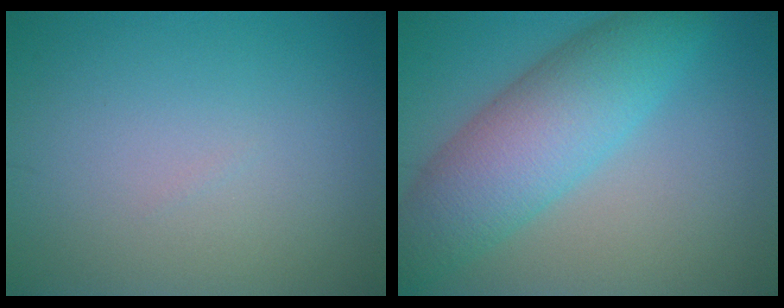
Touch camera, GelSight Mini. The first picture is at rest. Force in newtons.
{"total": 8.0, "press": 8.0, "slide": 0.2}